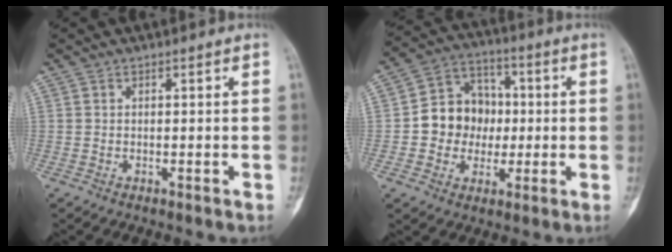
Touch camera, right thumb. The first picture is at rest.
{"total": 11.4, "force": [-0.6, 10.2, 5.2], "torque": [-0.035, 0.028, -0.017]}